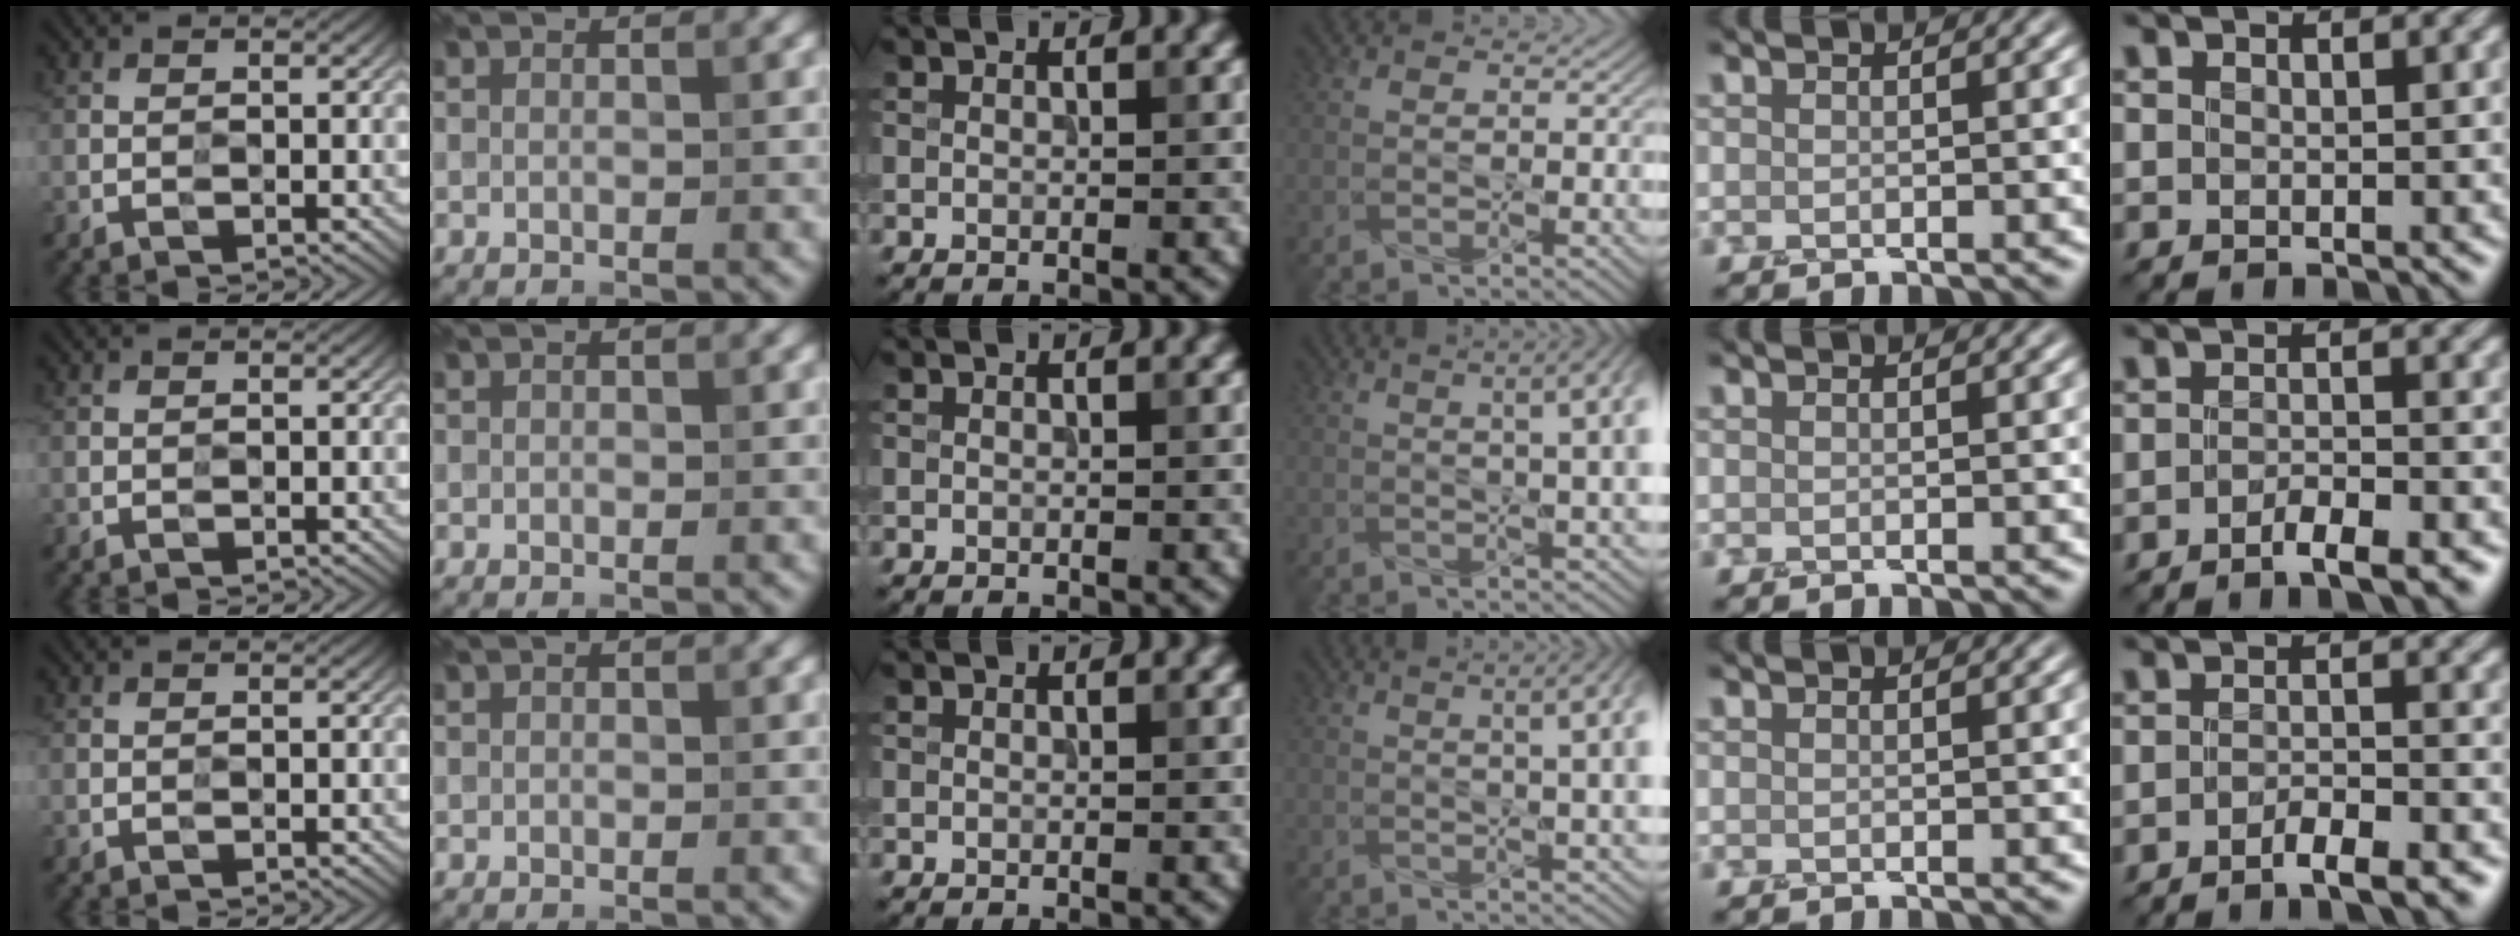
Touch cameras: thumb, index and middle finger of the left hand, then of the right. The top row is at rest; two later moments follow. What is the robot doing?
{"motion": "screw", "object": "organic brewed tea cap"}